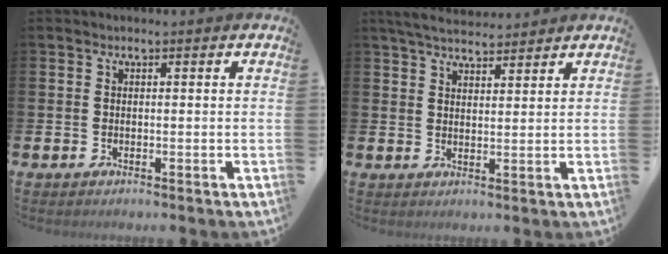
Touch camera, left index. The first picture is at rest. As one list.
[{"total": 4.9, "force": [4.6, 1.0, 1.4], "torque": [-0.039, -0.016, 0.084]}]